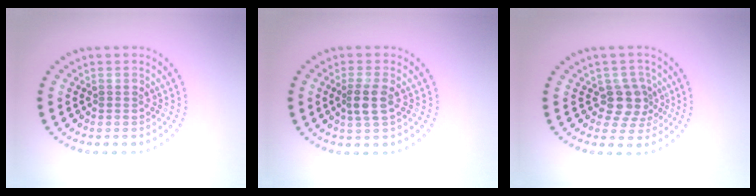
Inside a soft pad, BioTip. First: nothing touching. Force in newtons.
{"total": 2.2, "press": 2.0, "slide": 1.0}
{"total": 2.9, "press": 2.3, "slide": 1.8}